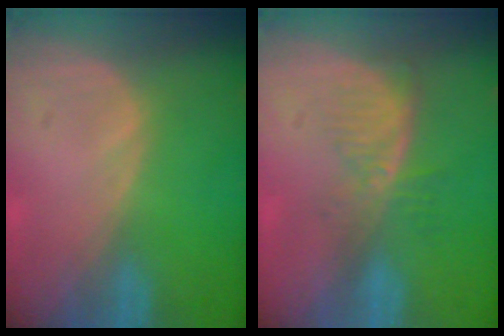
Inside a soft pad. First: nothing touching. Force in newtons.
{"total": 5.7, "press": 4.9, "slide": 2.9}